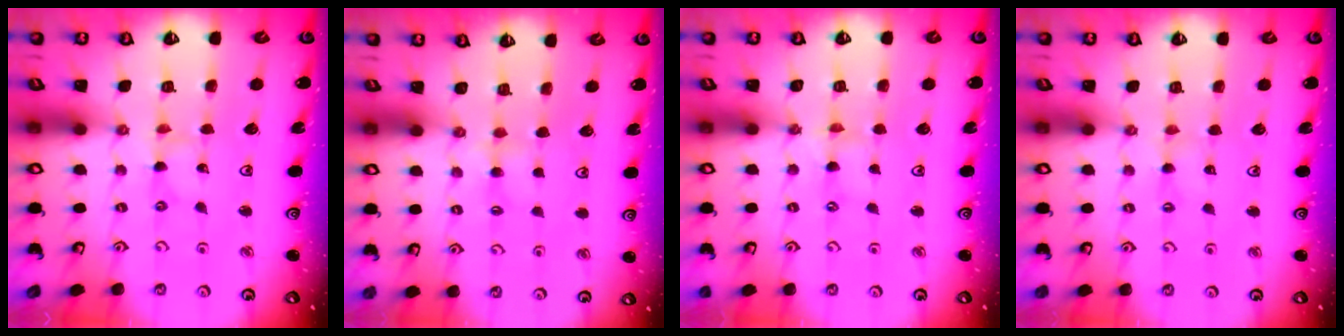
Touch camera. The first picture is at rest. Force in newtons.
{"total": 2.7, "press": 2.7, "slide": 0.5}
{"total": 0.6, "press": 0.6, "slide": 0.1}
{"total": 0.0}